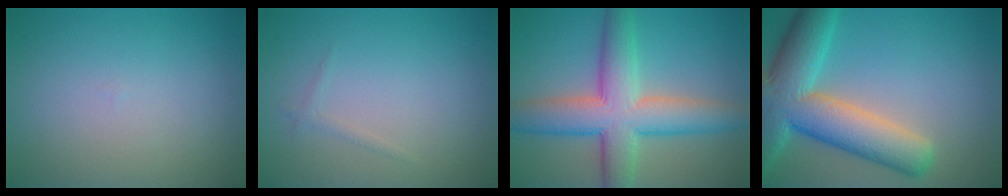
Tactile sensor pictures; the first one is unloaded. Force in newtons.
{"total": 0.7, "press": 0.7, "slide": 0.0}
{"total": 8.6, "press": 8.6, "slide": 0.2}
{"total": 10.7, "press": 10.7, "slide": 0.8}